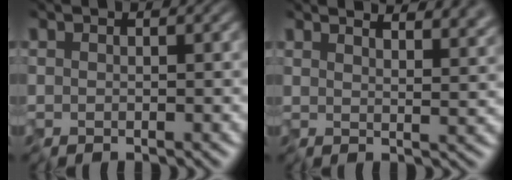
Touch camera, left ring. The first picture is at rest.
{"total": 9.3, "force": [7.1, 3.2, 5.0], "torque": [-0.045, 0.027, 0.056]}